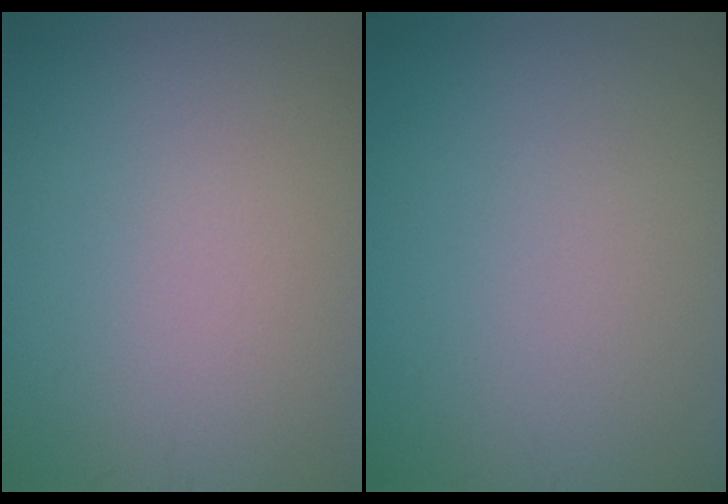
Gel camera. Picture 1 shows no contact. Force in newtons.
{"total": 0.0}